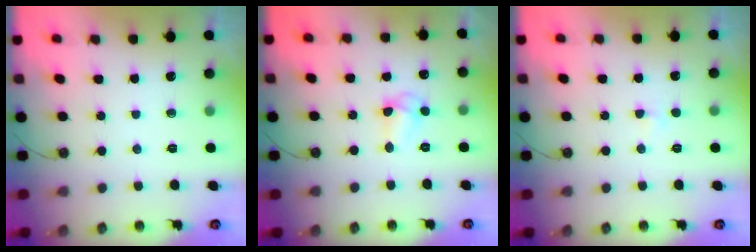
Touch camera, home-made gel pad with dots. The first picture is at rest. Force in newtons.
{"total": 6.2, "press": 6.1, "slide": 0.5}
{"total": 2.1, "press": 2.1, "slide": 0.3}